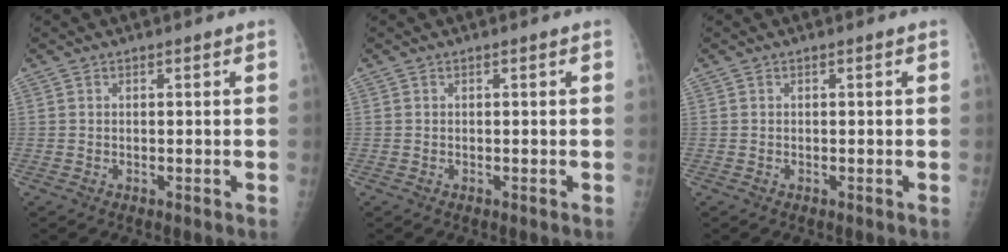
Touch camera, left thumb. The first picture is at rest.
{"total": 0.0}
{"total": 0.0}